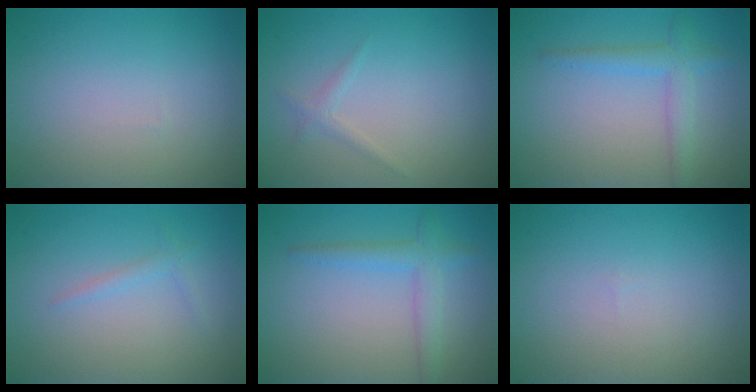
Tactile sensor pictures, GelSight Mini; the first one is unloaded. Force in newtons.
{"total": 1.0, "press": 1.0, "slide": 0.0}
{"total": 2.7, "press": 2.7, "slide": 0.0}
{"total": 0.9, "press": 0.9, "slide": 0.1}
{"total": 2.7, "press": 2.7, "slide": 0.0}
{"total": 0.0}